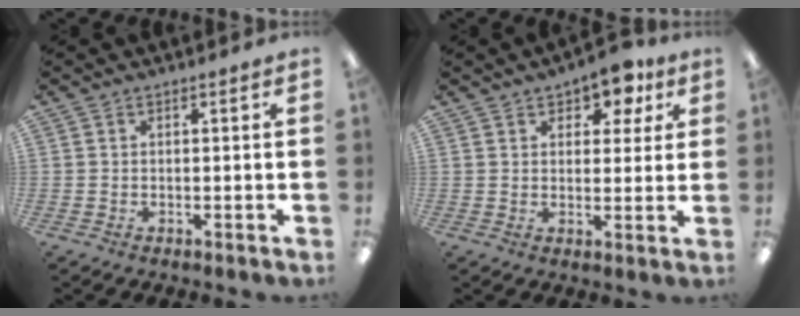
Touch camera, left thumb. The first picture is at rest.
{"total": 7.9, "force": [5.1, 4.2, 4.3], "torque": [-0.050, -0.019, 0.084]}